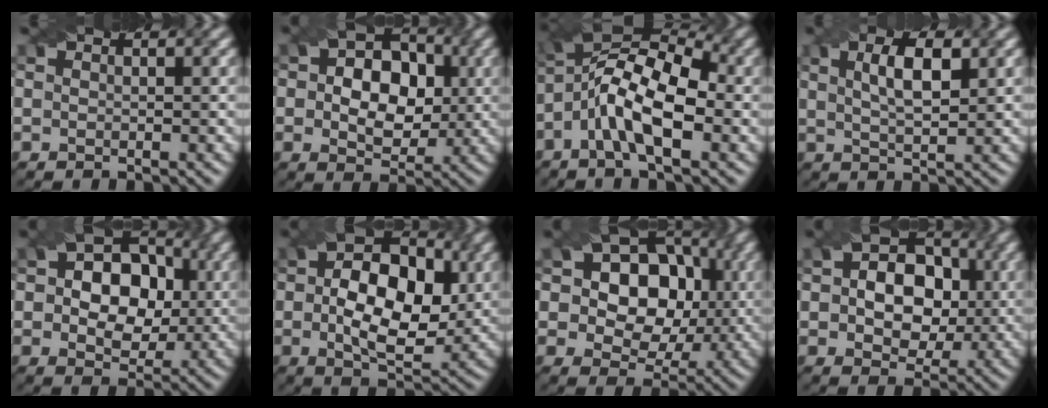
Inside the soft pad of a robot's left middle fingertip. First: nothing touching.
{"total": 7.9, "force": [0.6, 5.8, 5.3], "torque": [-0.071, 0.006, 0.002]}
{"total": 8.5, "force": [-1.6, 3.3, 7.6], "torque": [-0.146, 0.027, -0.044]}
{"total": 4.1, "force": [1.4, 1.4, 3.6], "torque": [-0.067, 0.005, 0.026]}
{"total": 8.6, "force": [0.8, 6.4, 5.7], "torque": [-0.069, 0.013, 0.003]}
{"total": 9.8, "force": [0.4, 5.8, 7.9], "torque": [-0.130, 0.006, -0.001]}
{"total": 11.1, "force": [2.4, 8.5, 6.8], "torque": [-0.091, 0.037, 0.015]}
{"total": 8.0, "force": [0.5, 5.8, 5.4], "torque": [-0.069, 0.010, -0.002]}